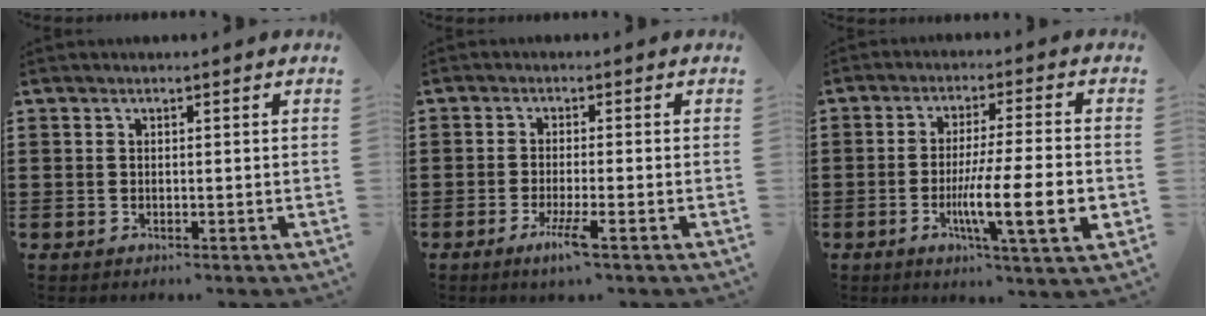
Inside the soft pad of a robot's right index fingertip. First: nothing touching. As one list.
[{"total": 4.1, "force": [-2.3, 0.1, 3.3], "torque": [-0.074, -0.020, -0.042]}, {"total": 12.6, "force": [-3.0, 1.9, 12.1], "torque": [-0.216, -0.019, -0.055]}]